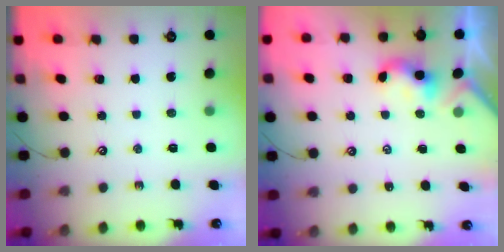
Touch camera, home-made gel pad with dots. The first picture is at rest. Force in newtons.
{"total": 2.2, "press": 2.2, "slide": 0.2}